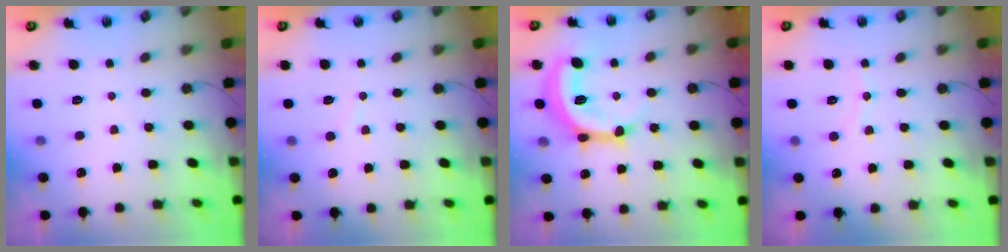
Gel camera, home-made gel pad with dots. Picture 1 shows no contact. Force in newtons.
{"total": 2.9, "press": 2.9, "slide": 0.3}
{"total": 16.6, "press": 16.6, "slide": 0.2}
{"total": 4.6, "press": 4.4, "slide": 1.2}